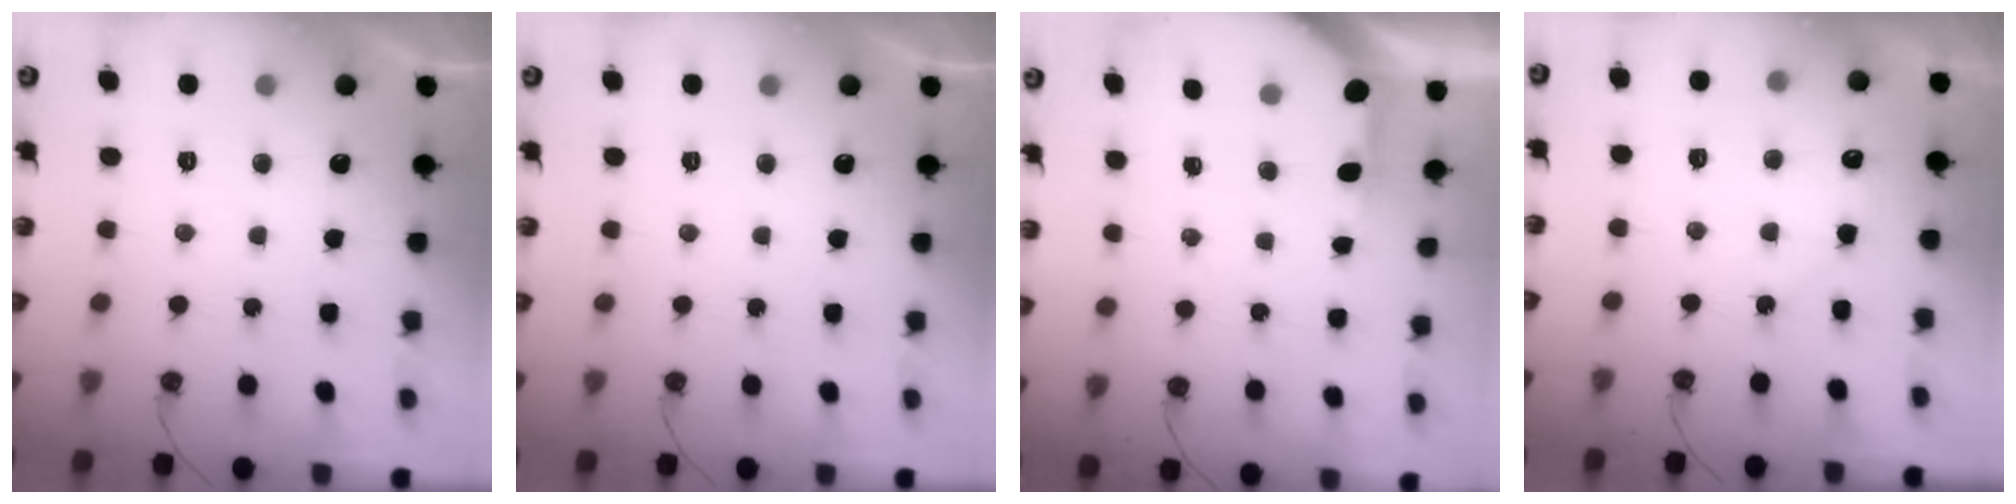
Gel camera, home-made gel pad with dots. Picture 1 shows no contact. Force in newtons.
{"total": 0.0}
{"total": 3.7, "press": 3.7, "slide": 0.2}
{"total": 6.6, "press": 6.6, "slide": 0.8}